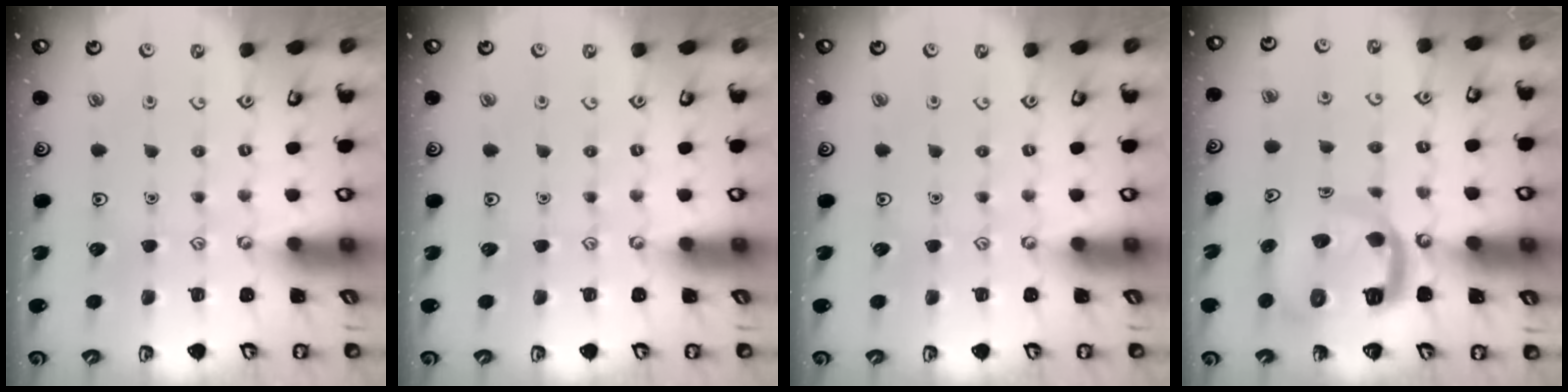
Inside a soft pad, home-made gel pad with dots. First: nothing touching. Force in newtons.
{"total": 0.0}
{"total": 0.0}
{"total": 10.6, "press": 10.6, "slide": 1.3}